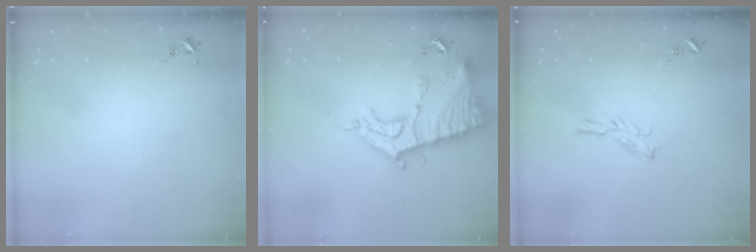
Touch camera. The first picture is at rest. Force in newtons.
{"total": 16.6, "press": 16.5, "slide": 1.5}
{"total": 5.1, "press": 5.1, "slide": 0.5}